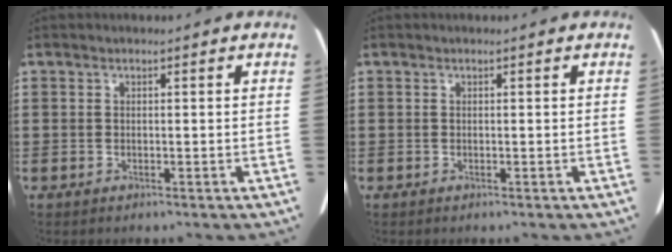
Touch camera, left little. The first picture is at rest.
{"total": 0.0}